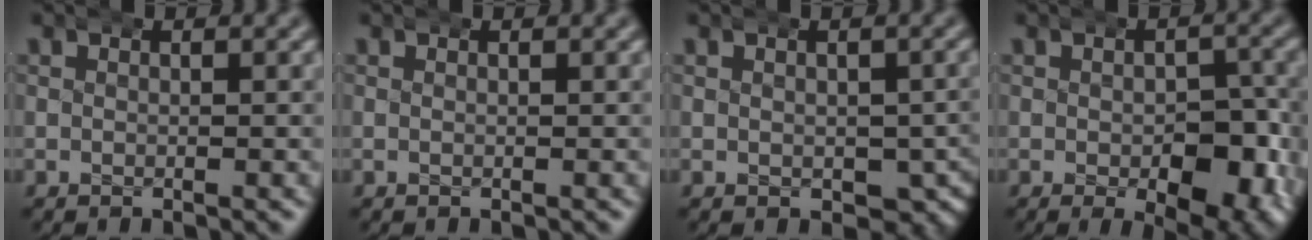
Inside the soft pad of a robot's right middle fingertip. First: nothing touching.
{"total": 0.0}
{"total": 3.9, "force": [-1.7, 2.6, 2.5], "torque": [-0.017, -0.014, -0.015]}
{"total": 8.1, "force": [-2.2, 4.6, 6.4], "torque": [-0.080, -0.025, -0.021]}